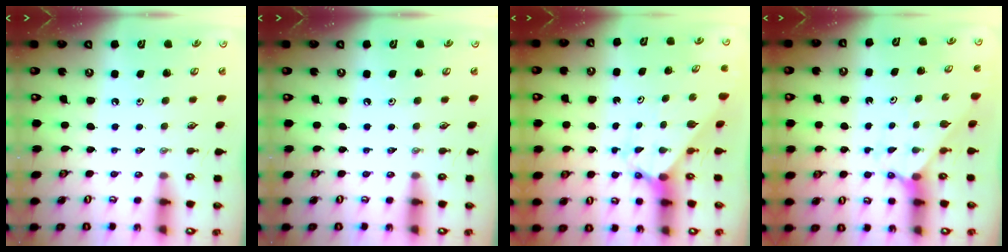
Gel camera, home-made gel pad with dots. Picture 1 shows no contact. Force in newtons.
{"total": 0.0}
{"total": 2.4, "press": 2.4, "slide": 0.3}
{"total": 2.3, "press": 2.3, "slide": 0.2}